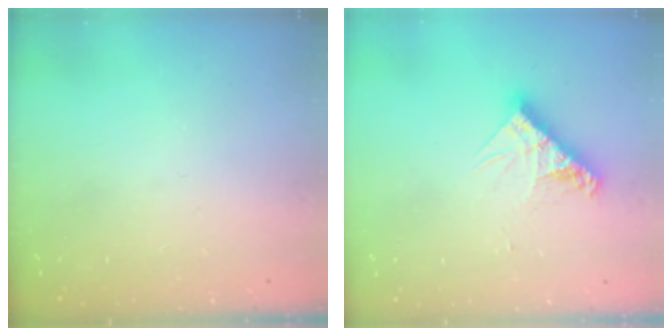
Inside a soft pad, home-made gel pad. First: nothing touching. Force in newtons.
{"total": 10.8, "press": 10.8, "slide": 1.0}